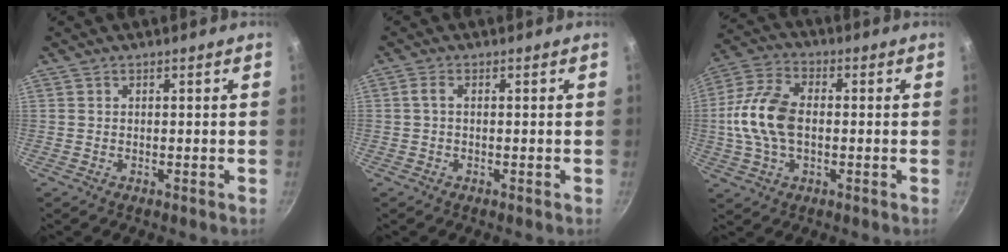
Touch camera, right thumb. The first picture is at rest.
{"total": 1.7, "force": [0.0, 0.5, 1.6], "torque": [-0.044, 0.006, -0.002]}
{"total": 13.3, "force": [-0.7, 8.0, 10.7], "torque": [-0.205, 0.029, -0.028]}